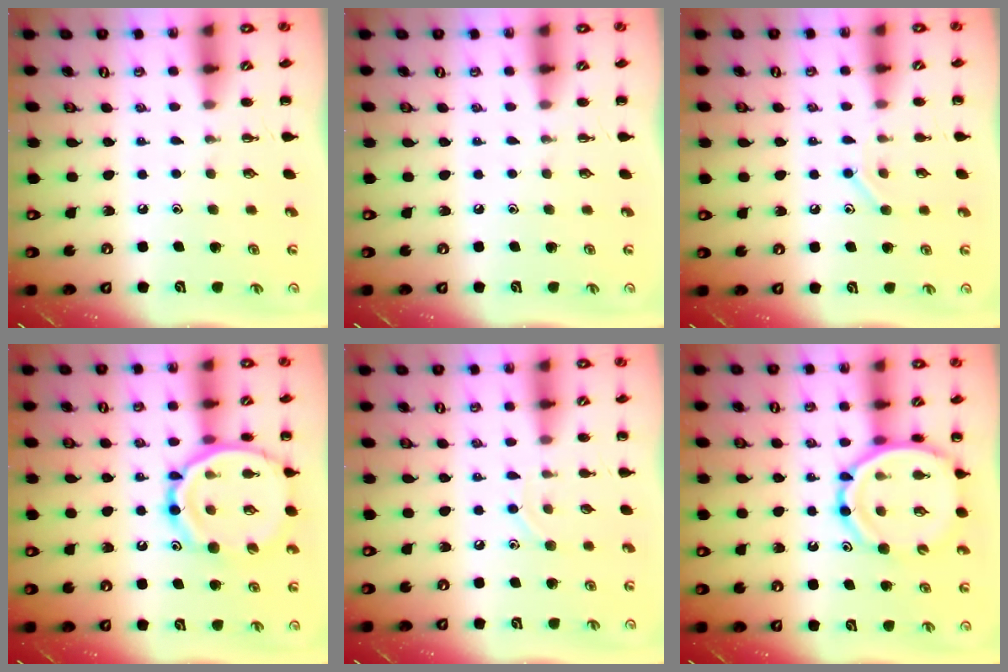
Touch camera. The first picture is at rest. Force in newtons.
{"total": 0.0}
{"total": 7.5, "press": 7.4, "slide": 1.4}
{"total": 18.5, "press": 18.3, "slide": 2.4}
{"total": 4.9, "press": 4.6, "slide": 1.5}
{"total": 13.8, "press": 13.3, "slide": 3.7}